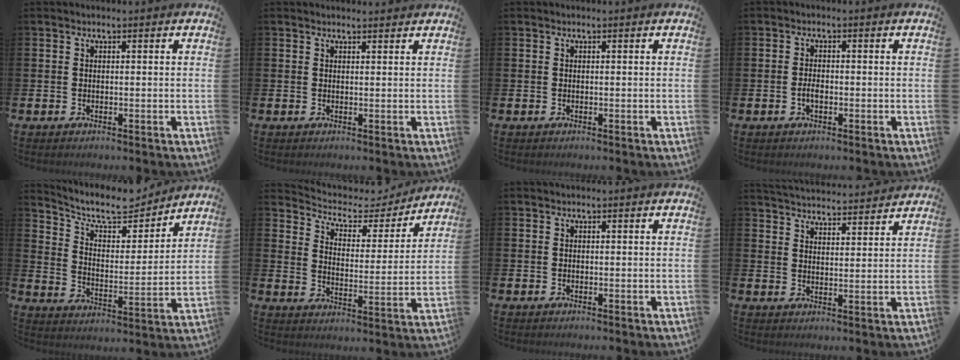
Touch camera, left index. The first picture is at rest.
{"total": 0.9, "force": [0.9, 0.2, 0.1], "torque": [0.004, -0.001, 0.014]}
{"total": 0.0}
{"total": 1.8, "force": [-0.5, 0.9, 1.4], "torque": [-0.027, 0.003, -0.011]}
{"total": 9.5, "force": [8.4, 2.8, 3.3], "torque": [-0.092, -0.056, 0.146]}
{"total": 5.2, "force": [4.7, 2.2, 0.9], "torque": [-0.054, -0.034, 0.074]}
{"total": 0.0}
{"total": 4.5, "force": [4.5, 0.2, 0.1], "torque": [-0.017, -0.033, 0.081]}